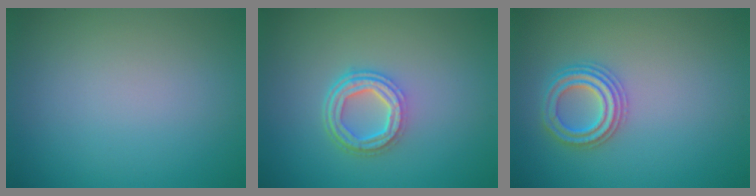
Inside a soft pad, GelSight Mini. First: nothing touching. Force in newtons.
{"total": 3.9, "press": 2.9, "slide": 2.6}
{"total": 2.9, "press": 2.9, "slide": 0.5}